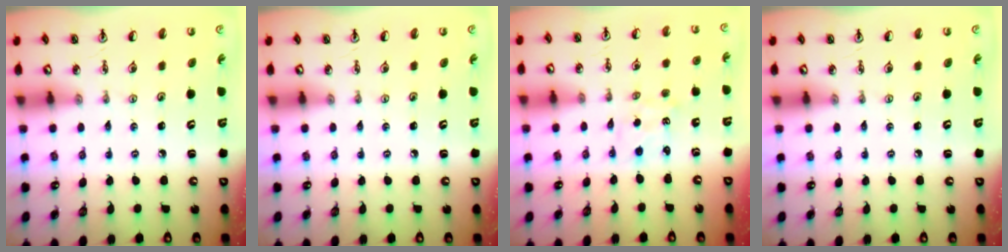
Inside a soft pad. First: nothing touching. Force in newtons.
{"total": 0.0}
{"total": 0.9, "press": 0.7, "slide": 0.6}
{"total": 0.0}